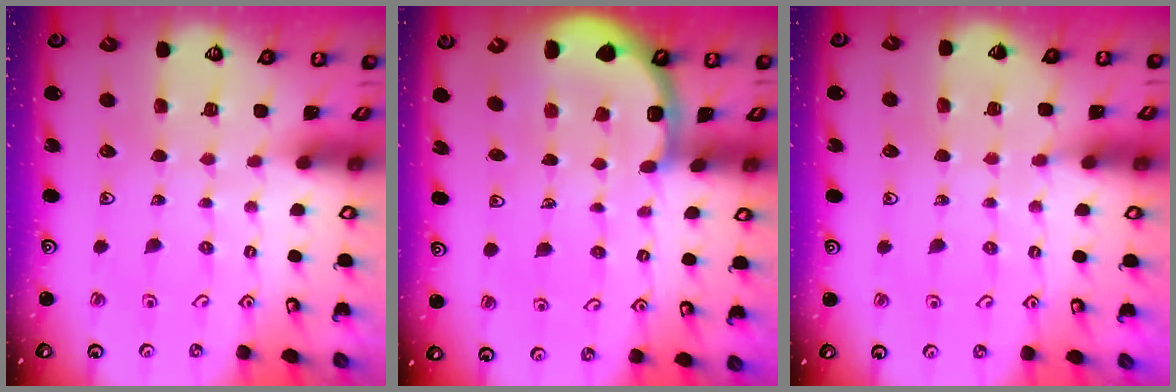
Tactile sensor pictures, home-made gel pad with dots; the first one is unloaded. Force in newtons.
{"total": 6.3, "press": 6.0, "slide": 1.9}
{"total": 6.1, "press": 6.0, "slide": 0.9}